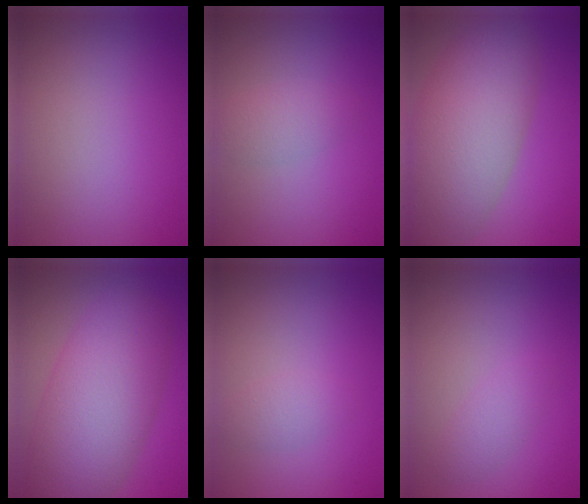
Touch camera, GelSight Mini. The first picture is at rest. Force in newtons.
{"total": 1.9, "press": 1.9, "slide": 0.1}
{"total": 10.6, "press": 10.6, "slide": 0.3}
{"total": 9.7, "press": 9.7, "slide": 0.4}
{"total": 1.4, "press": 1.4, "slide": 0.0}
{"total": 1.5, "press": 1.5, "slide": 0.1}